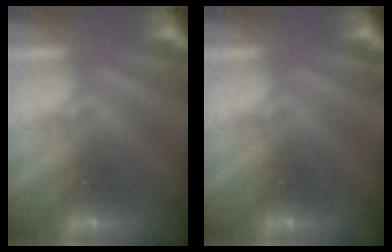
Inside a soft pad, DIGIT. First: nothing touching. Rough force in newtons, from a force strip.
{"total": 0.0}